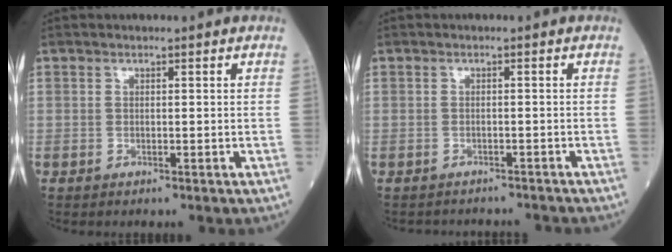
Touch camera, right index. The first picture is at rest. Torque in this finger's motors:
{"motor_torque": [-0.08, -0.01, -0.16, -0.05]}